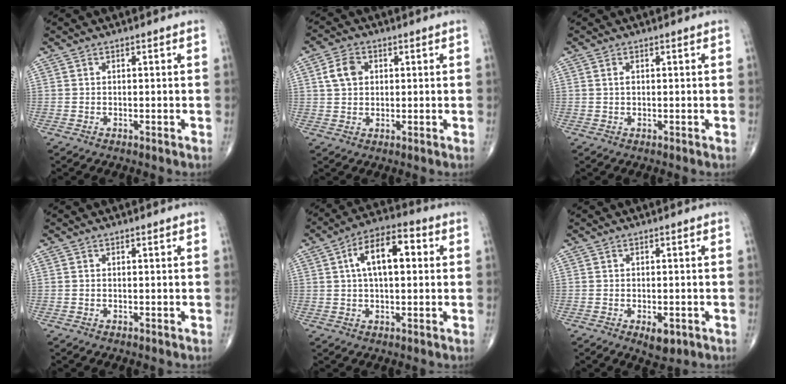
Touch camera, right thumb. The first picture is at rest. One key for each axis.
{"total": 5.1, "fx": 1.3, "fy": 3.8, "fz": 3.1, "tx": -0.051, "ty": 0.003, "tz": 0.021}
{"total": 1.0, "fx": 0.2, "fy": 0.5, "fz": 0.8, "tx": -0.013, "ty": 0.002, "tz": 0.004}
{"total": 0.0}
{"total": 11.1, "fx": 2.2, "fy": 5.4, "fz": 9.4, "tx": -0.148, "ty": 0.024, "tz": 0.027}
{"total": 3.6, "fx": -1.4, "fy": 1.9, "fz": 2.8, "tx": -0.033, "ty": -0.001, "tz": -0.012}